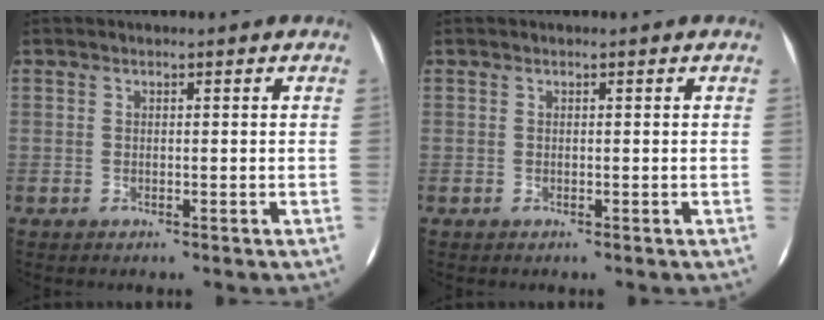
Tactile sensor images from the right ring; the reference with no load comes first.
{"total": 0.0}